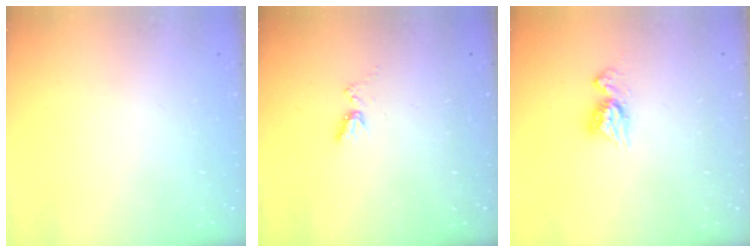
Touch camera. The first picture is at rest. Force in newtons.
{"total": 4.4, "press": 4.4, "slide": 0.6}
{"total": 7.5, "press": 7.4, "slide": 0.8}